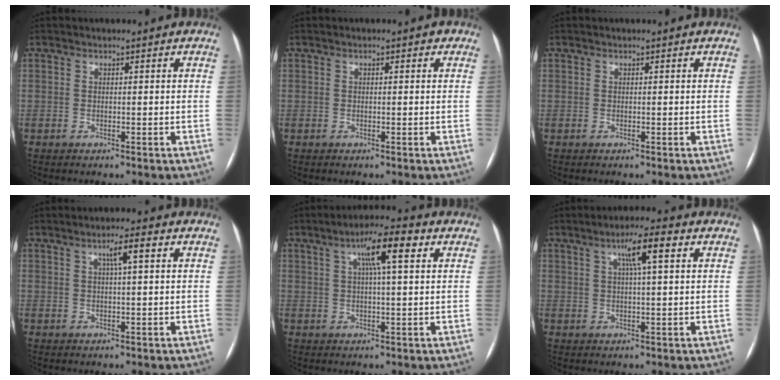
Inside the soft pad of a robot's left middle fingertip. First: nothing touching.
{"total": 1.0, "force": [0.4, 0.6, 0.7], "torque": [-0.007, 0.006, 0.003]}
{"total": 0.0}
{"total": 3.3, "force": [1.2, 0.1, 3.1], "torque": [-0.053, 0.007, 0.020]}
{"total": 7.8, "force": [2.9, 0.9, 7.2], "torque": [-0.126, 0.018, 0.044]}
{"total": 6.0, "force": [2.3, 0.4, 5.5], "torque": [-0.096, 0.011, 0.037]}